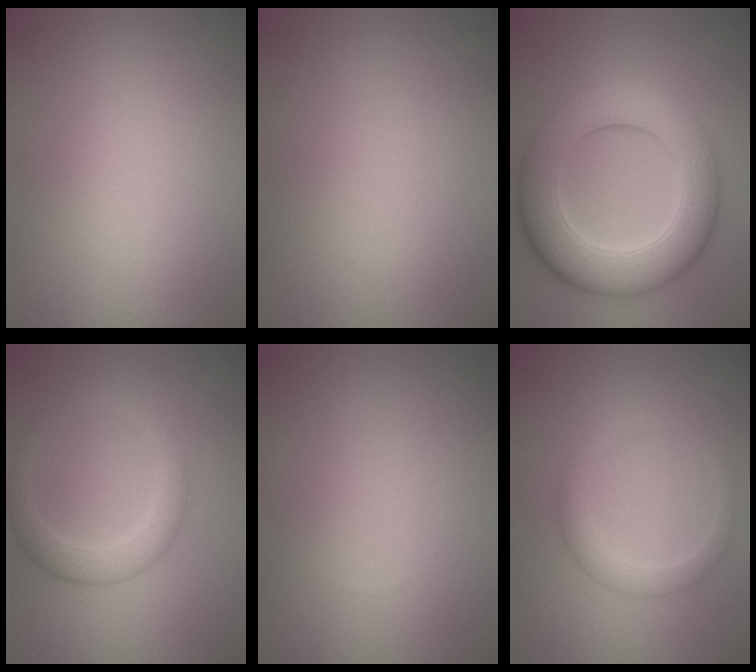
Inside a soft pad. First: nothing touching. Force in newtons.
{"total": 0.0}
{"total": 9.3, "press": 9.3, "slide": 0.3}
{"total": 3.0, "press": 3.0, "slide": 0.1}
{"total": 0.0}
{"total": 2.4, "press": 2.4, "slide": 0.1}